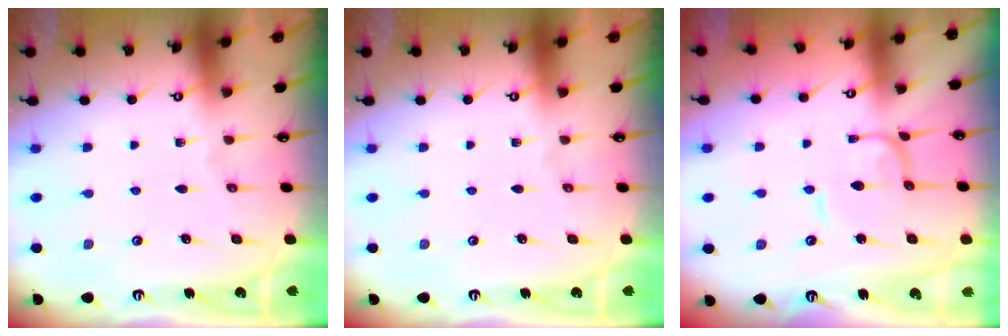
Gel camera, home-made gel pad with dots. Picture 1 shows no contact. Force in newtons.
{"total": 0.0}
{"total": 1.0, "press": 0.9, "slide": 0.2}